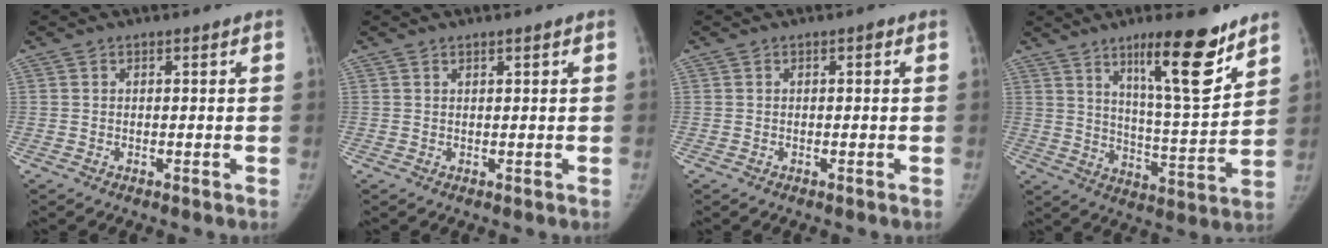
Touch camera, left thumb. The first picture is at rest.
{"total": 0.7, "force": [0.6, 0.0, 0.5], "torque": [-0.008, -0.002, 0.011]}
{"total": 0.6, "force": [0.1, 0.3, 0.5], "torque": [-0.004, 0.002, 0.000]}
{"total": 16.2, "force": [10.4, 3.0, 12.0], "torque": [-0.164, -0.073, 0.172]}